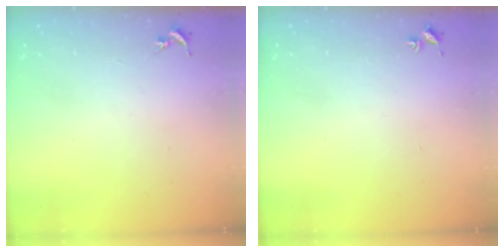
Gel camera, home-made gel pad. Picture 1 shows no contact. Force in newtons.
{"total": 1.5, "press": 1.5, "slide": 0.2}